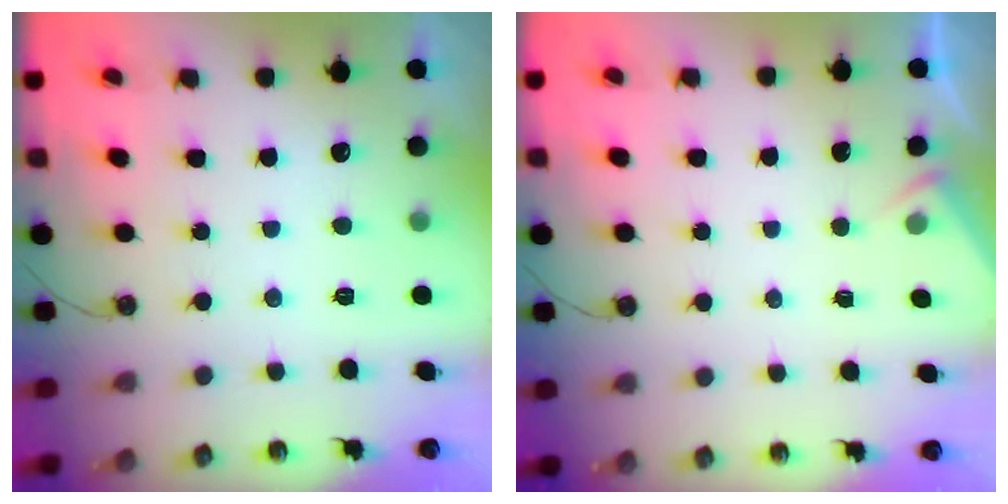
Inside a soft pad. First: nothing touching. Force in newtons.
{"total": 3.4, "press": 3.3, "slide": 0.5}